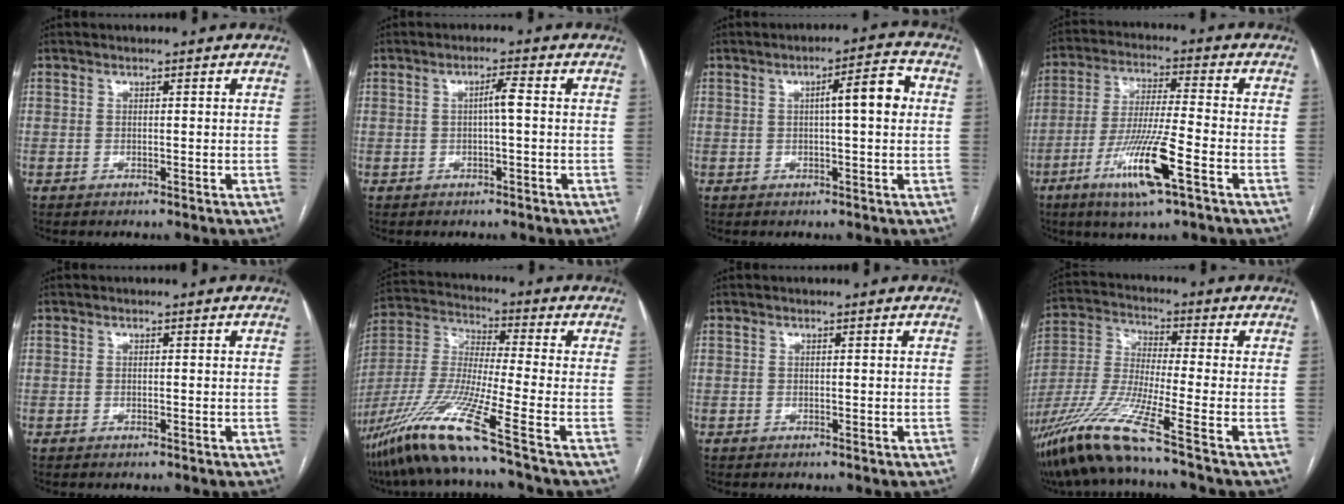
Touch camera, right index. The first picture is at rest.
{"total": 2.3, "force": [0.0, 0.1, 2.3], "torque": [-0.037, 0.004, 0.000]}
{"total": 6.0, "force": [0.7, 0.8, 5.9], "torque": [-0.085, 0.017, 0.007]}
{"total": 12.3, "force": [-5.6, 0.3, 11.0], "torque": [-0.219, -0.021, -0.104]}
{"total": 0.0}
{"total": 16.1, "force": [-10.9, -2.0, 11.7], "torque": [-0.257, -0.037, -0.209]}
{"total": 0.0}
{"total": 14.0, "force": [-9.9, -2.2, 9.8], "torque": [-0.208, -0.035, -0.190]}